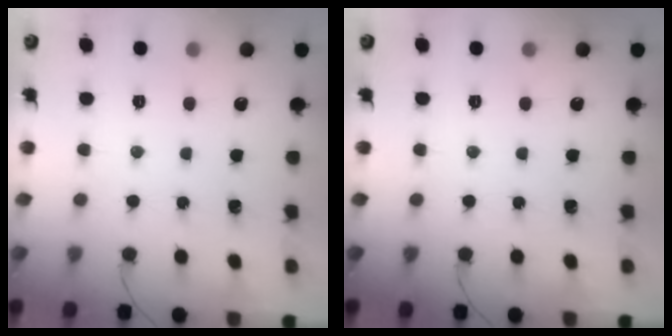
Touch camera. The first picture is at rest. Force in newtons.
{"total": 0.0}